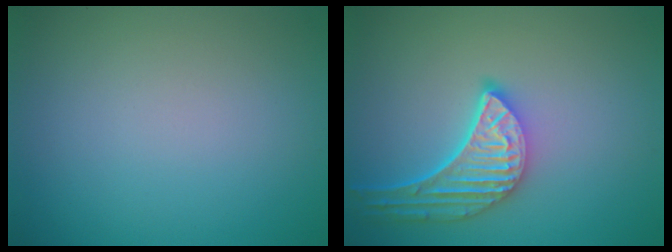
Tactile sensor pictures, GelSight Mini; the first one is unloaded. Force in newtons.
{"total": 5.2, "press": 4.2, "slide": 3.2}